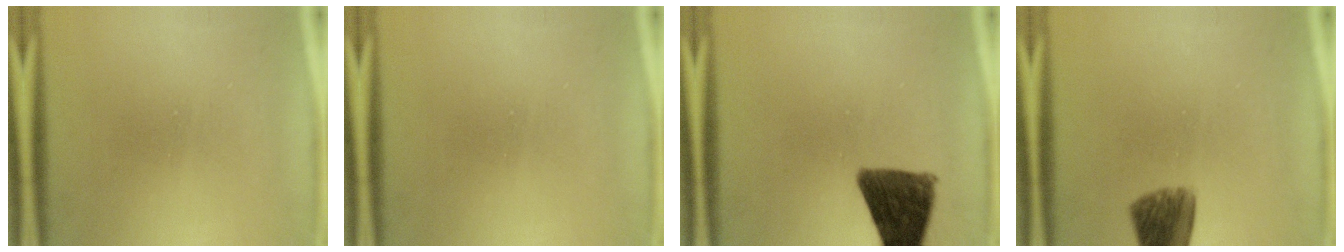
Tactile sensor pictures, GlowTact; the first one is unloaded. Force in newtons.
{"total": 0.0}
{"total": 11.4}
{"total": 7.5}